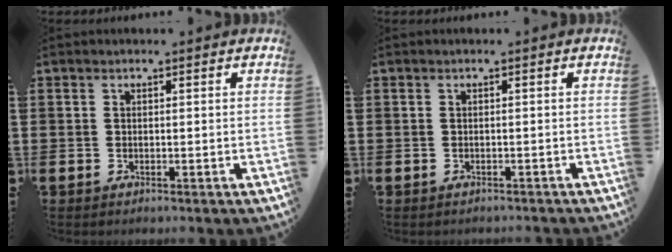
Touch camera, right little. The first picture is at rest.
{"total": 0.5, "force": [-0.5, 0.0, 0.0], "torque": [-0.002, 0.003, -0.011]}